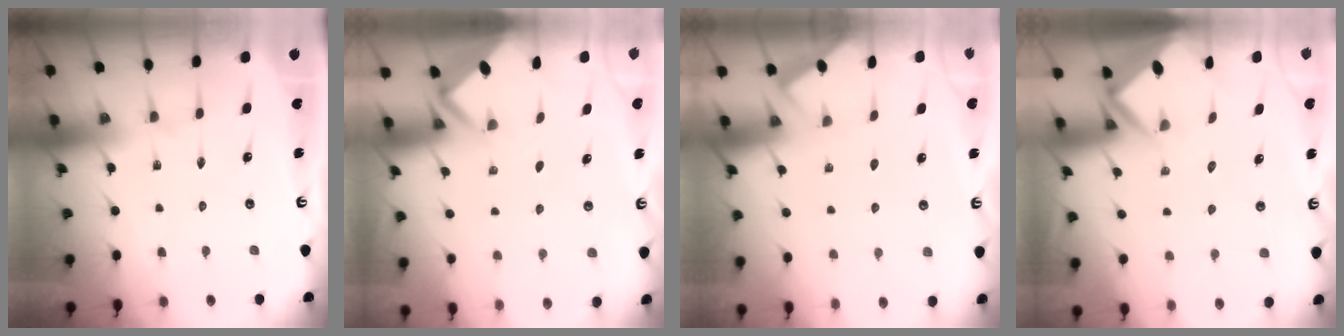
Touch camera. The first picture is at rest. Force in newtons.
{"total": 2.4, "press": 2.4, "slide": 0.2}
{"total": 2.0, "press": 1.9, "slide": 0.3}
{"total": 5.0, "press": 5.0, "slide": 0.3}